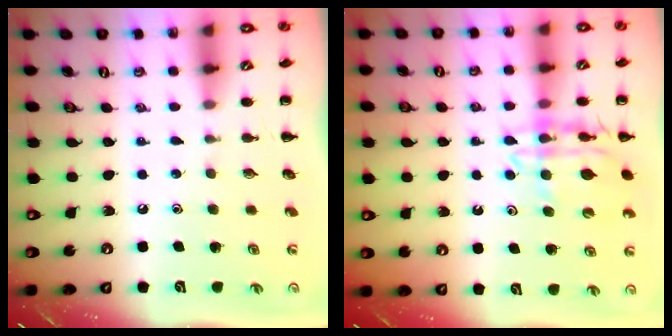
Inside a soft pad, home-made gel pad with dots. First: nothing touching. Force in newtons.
{"total": 12.2, "press": 11.9, "slide": 3.0}